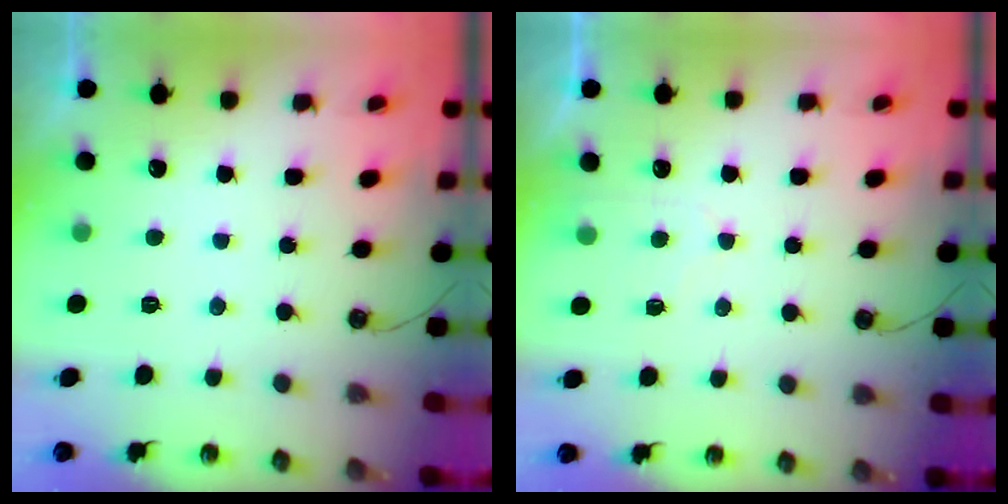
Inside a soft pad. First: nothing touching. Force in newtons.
{"total": 5.4, "press": 5.4, "slide": 0.4}